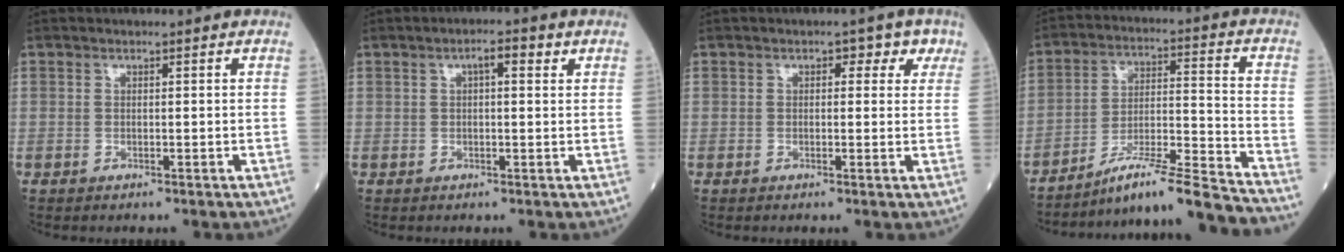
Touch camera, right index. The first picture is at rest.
{"total": 3.1, "force": [1.2, 0.8, 2.7], "torque": [-0.046, 0.012, 0.016]}
{"total": 3.1, "force": [1.4, 1.9, 2.0], "torque": [-0.009, 0.014, 0.010]}
{"total": 16.1, "force": [-14.7, -1.6, 6.4], "torque": [-0.099, 0.014, -0.241]}